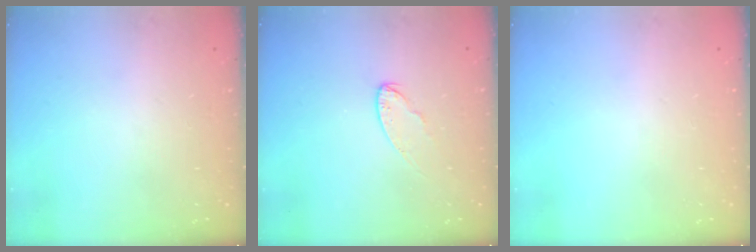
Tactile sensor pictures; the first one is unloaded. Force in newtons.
{"total": 5.9, "press": 5.8, "slide": 0.6}
{"total": 0.0}